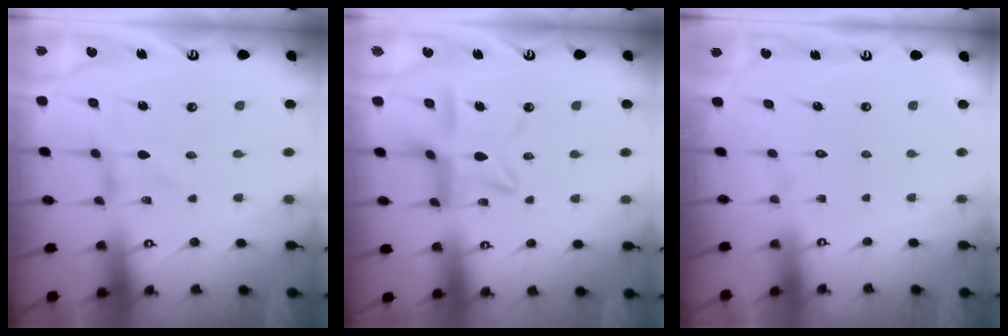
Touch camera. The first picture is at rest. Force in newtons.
{"total": 13.2, "press": 13.1, "slide": 1.3}
{"total": 1.7, "press": 1.7, "slide": 0.1}